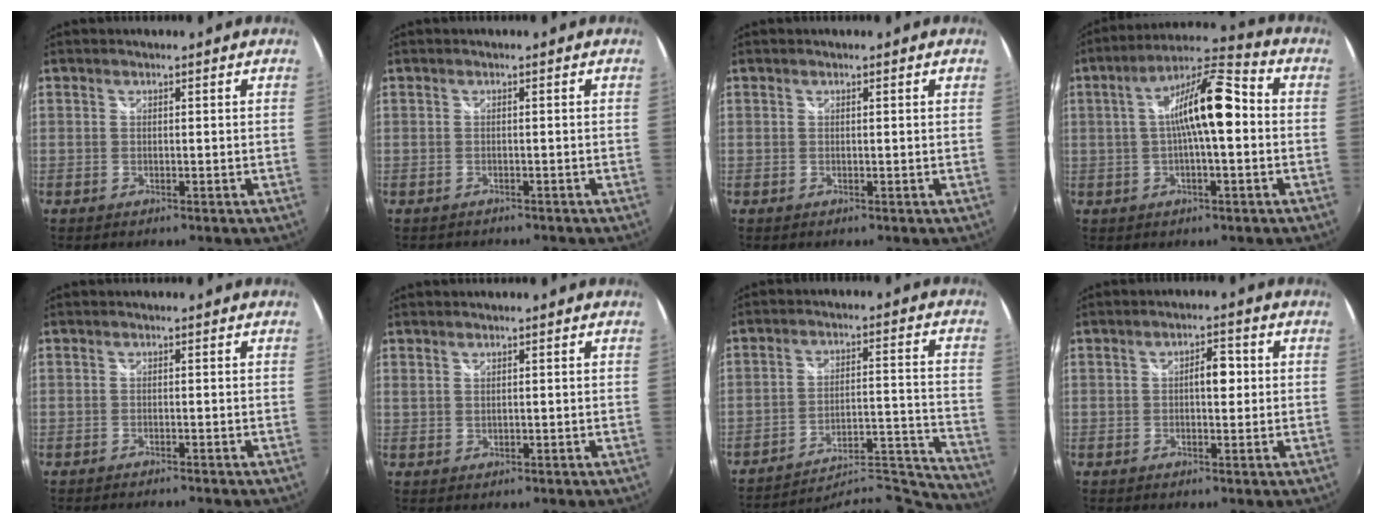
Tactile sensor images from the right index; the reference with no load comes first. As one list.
[{"total": 2.3, "force": [-2.1, 0.8, 0.4], "torque": [-0.014, -0.015, -0.026]}, {"total": 0.6, "force": [0.3, -0.2, 0.5], "torque": [-0.010, 0.003, 0.004]}, {"total": 12.6, "force": [0.3, 2.8, 12.3], "torque": [-0.210, 0.025, -0.001]}, {"total": 2.3, "force": [-2.2, 0.3, 0.7], "torque": [-0.024, -0.014, -0.038]}, {"total": 1.0, "force": [0.7, 0.5, 0.5], "torque": [-0.007, 0.001, 0.012]}, {"total": 20.6, "force": [-20.5, -0.2, 2.0], "torque": [-0.018, 0.035, -0.291]}, {"total": 3.7, "force": [0.2, 1.7, 3.3], "torque": [-0.049, 0.009, 0.002]}]